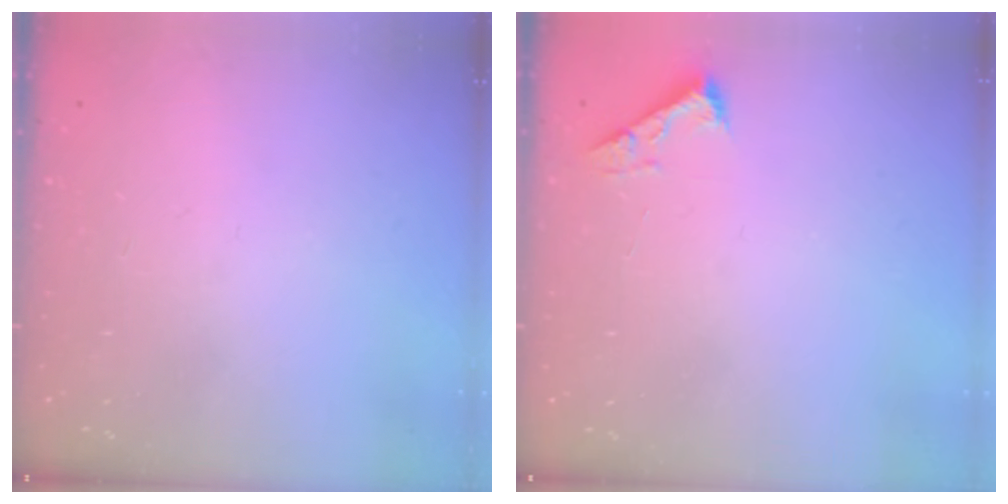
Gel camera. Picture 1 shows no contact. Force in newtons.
{"total": 2.5, "press": 2.5, "slide": 0.3}